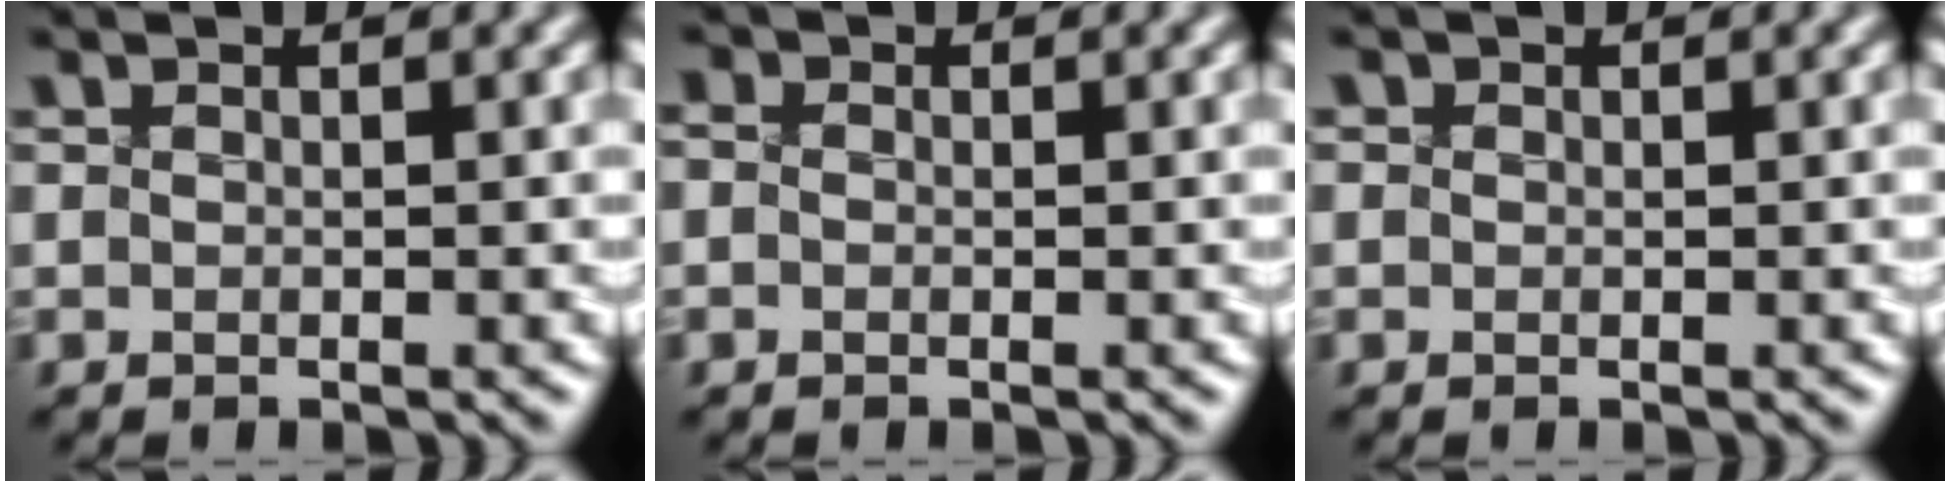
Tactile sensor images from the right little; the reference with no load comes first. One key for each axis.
{"total": 1.5, "fx": 0.4, "fy": 1.1, "fz": 0.8, "tx": 0.001, "ty": 0.015, "tz": -0.024}
{"total": 1.1, "fx": 0.5, "fy": 0.8, "fz": 0.5, "tx": -0.006, "ty": 0.011, "tz": -0.005}